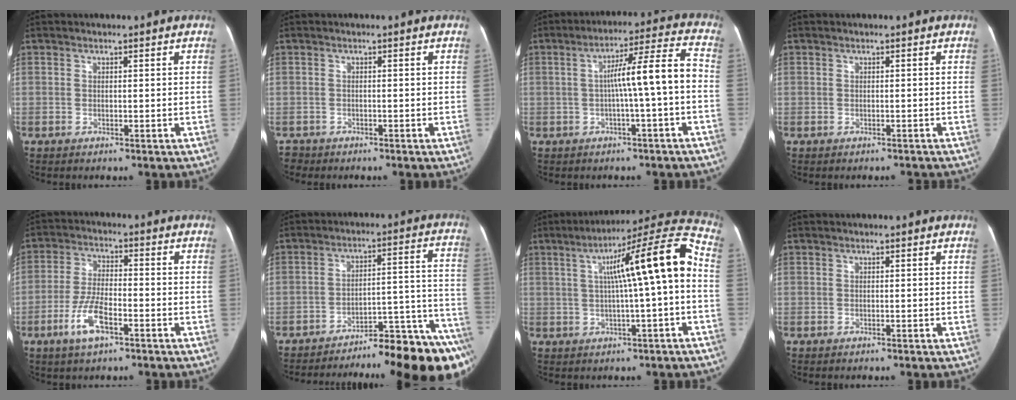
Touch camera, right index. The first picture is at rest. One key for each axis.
{"total": 2.0, "fx": -1.3, "fy": 1.5, "fz": -0.3, "tx": 0.001, "ty": 0.002, "tz": -0.024}
{"total": 9.6, "fx": -1.2, "fy": -0.3, "fz": 9.5, "tx": -0.147, "ty": 0.033, "tz": -0.019}
{"total": 1.2, "fx": -0.8, "fy": 0.9, "fz": 0.1, "tx": -0.002, "ty": 0.003, "tz": -0.010}
{"total": 7.7, "fx": -3.8, "fy": 2.7, "fz": 6.2, "tx": -0.134, "ty": 0.000, "tz": -0.071}
{"total": 19.5, "fx": -16.7, "fy": 0.5, "fz": 10.0, "tx": -0.047, "ty": 0.033, "tz": -0.236}
{"total": 14.7, "fx": 1.1, "fy": 0.6, "fz": 14.7, "tx": -0.214, "ty": 0.043, "tz": 0.015}
{"total": 0.0}